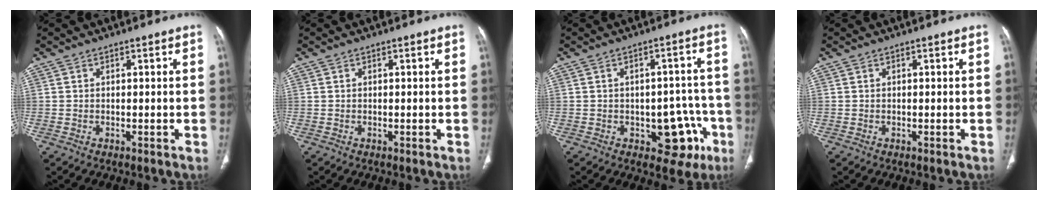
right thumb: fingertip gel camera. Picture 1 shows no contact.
{"total": 0.0}
{"total": 10.2, "force": [-4.0, 6.0, 7.2], "torque": [-0.040, 0.028, -0.042]}
{"total": 0.0}